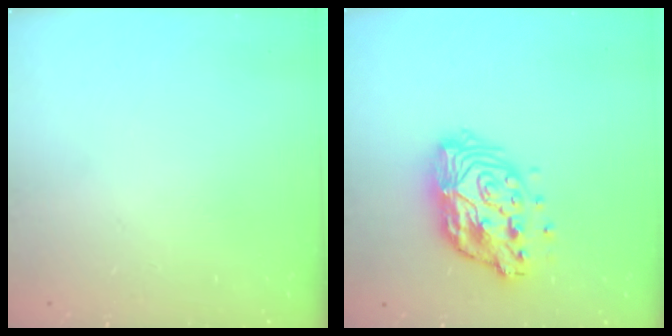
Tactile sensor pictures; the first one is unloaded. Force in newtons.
{"total": 15.5, "press": 15.5, "slide": 1.3}